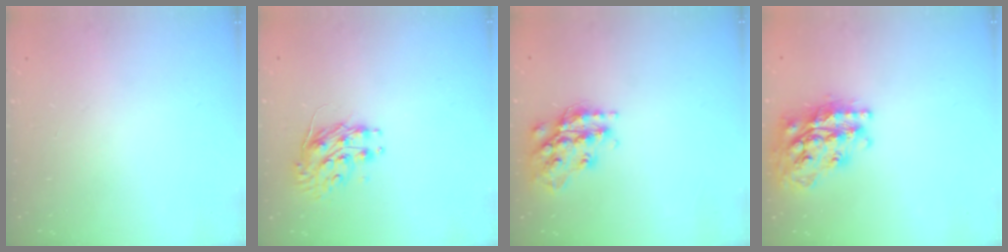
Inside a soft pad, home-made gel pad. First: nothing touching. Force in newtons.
{"total": 8.9, "press": 8.9, "slide": 0.3}
{"total": 16.9, "press": 16.9, "slide": 1.2}
{"total": 22.9, "press": 22.9, "slide": 1.8}